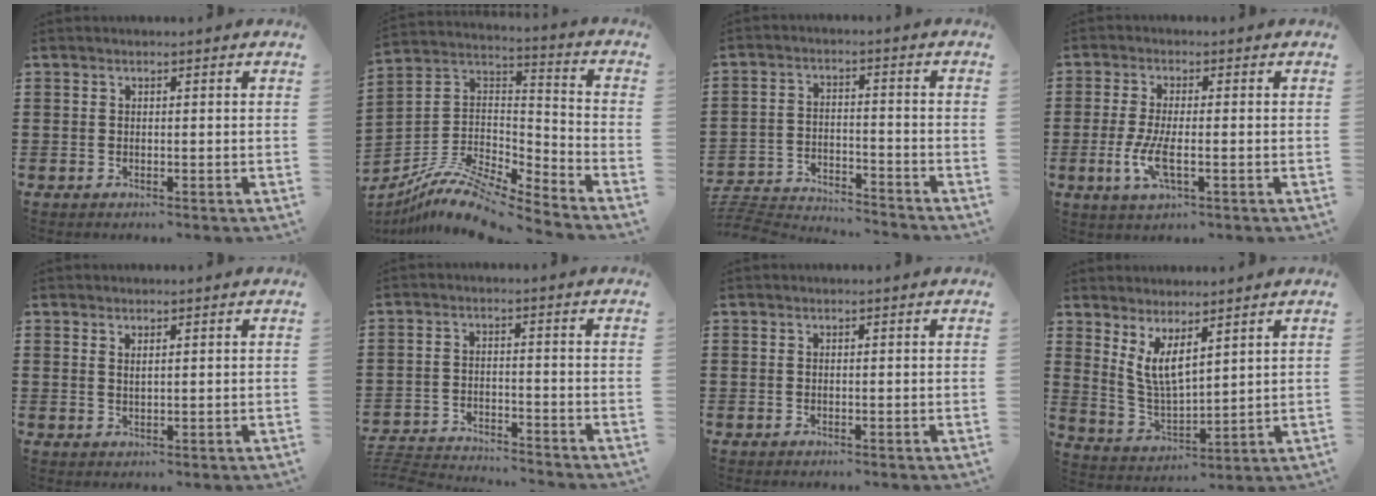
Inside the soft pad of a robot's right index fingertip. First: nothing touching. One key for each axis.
{"total": 10.7, "fx": -9.2, "fy": 2.3, "fz": 4.8, "tx": -0.104, "ty": 0.015, "tz": -0.186}
{"total": 4.6, "fx": -4.5, "fy": 0.4, "fz": 0.5, "tx": -0.026, "ty": -0.005, "tz": -0.099}
{"total": 5.4, "fx": -1.5, "fy": 1.5, "fz": 5.0, "tx": -0.111, "ty": -0.011, "tz": -0.032}
{"total": 1.0, "fx": 0.8, "fy": 0.2, "fz": 0.5, "tx": -0.011, "ty": 0.001, "tz": 0.014}
{"total": 4.1, "fx": -4.1, "fy": 0.0, "fz": 0.1, "tx": -0.014, "ty": -0.002, "tz": -0.091}
{"total": 0.0}
{"total": 5.6, "fx": 3.1, "fy": 2.0, "fz": 4.2, "tx": -0.108, "ty": -0.012, "tz": 0.053}